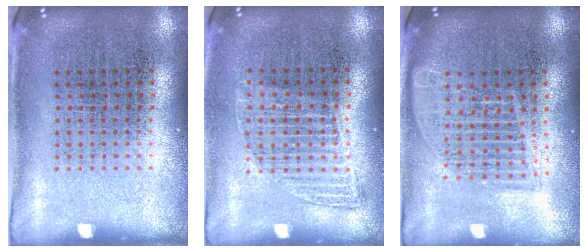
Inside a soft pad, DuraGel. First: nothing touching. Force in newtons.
{"total": 1.1, "press": 1.0, "slide": 0.5}
{"total": 1.6, "press": 1.4, "slide": 0.8}